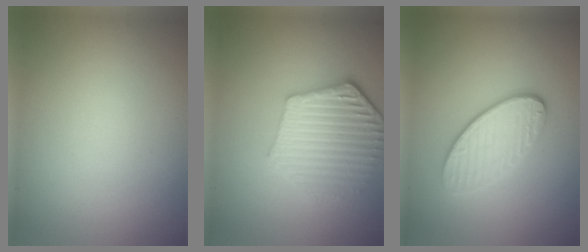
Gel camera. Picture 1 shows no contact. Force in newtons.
{"total": 4.8, "press": 4.2, "slide": 2.4}
{"total": 3.6, "press": 3.1, "slide": 1.9}